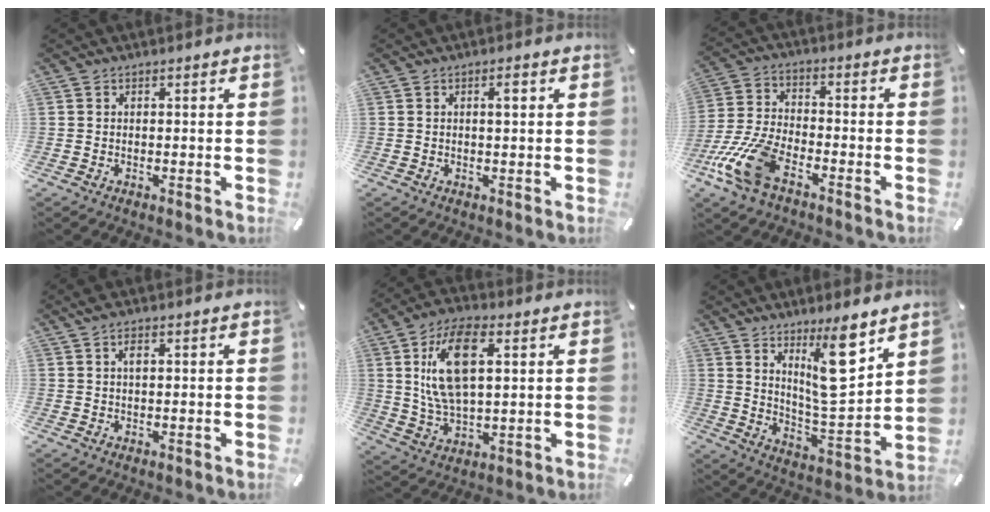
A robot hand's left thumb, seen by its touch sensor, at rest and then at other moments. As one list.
[{"total": 2.1, "force": [0.6, 0.5, 1.9], "torque": [-0.030, 0.001, 0.007]}, {"total": 12.7, "force": [-7.0, 5.8, 8.9], "torque": [-0.208, 0.014, -0.131]}, {"total": 1.8, "force": [0.7, 0.5, 1.6], "torque": [-0.034, 0.004, 0.011]}, {"total": 14.4, "force": [4.4, 6.9, 11.8], "torque": [-0.255, 0.000, 0.071]}, {"total": 14.8, "force": [8.2, 4.6, 11.4], "torque": [-0.159, -0.052, 0.136]}]